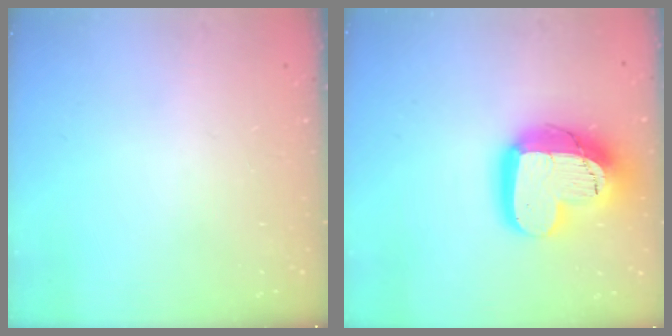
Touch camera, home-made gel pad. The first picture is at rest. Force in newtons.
{"total": 20.1, "press": 20.0, "slide": 1.6}